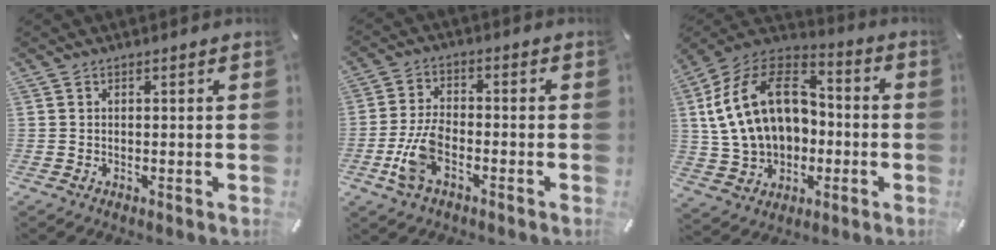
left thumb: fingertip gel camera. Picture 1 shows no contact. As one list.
[{"total": 8.4, "force": [-3.2, 4.4, 6.4], "torque": [-0.140, 0.003, -0.058]}, {"total": 20.9, "force": [1.4, 15.7, 13.8], "torque": [-0.281, 0.004, 0.029]}]